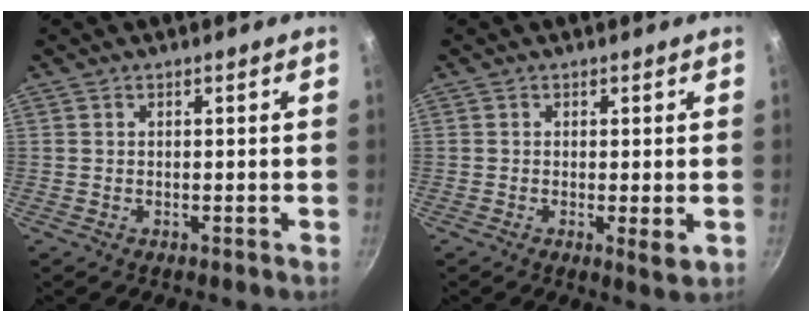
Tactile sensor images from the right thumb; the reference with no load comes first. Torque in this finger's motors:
{"motor_torque": [-0.63, -0.11, -0.17, -0.01, -0.02]}